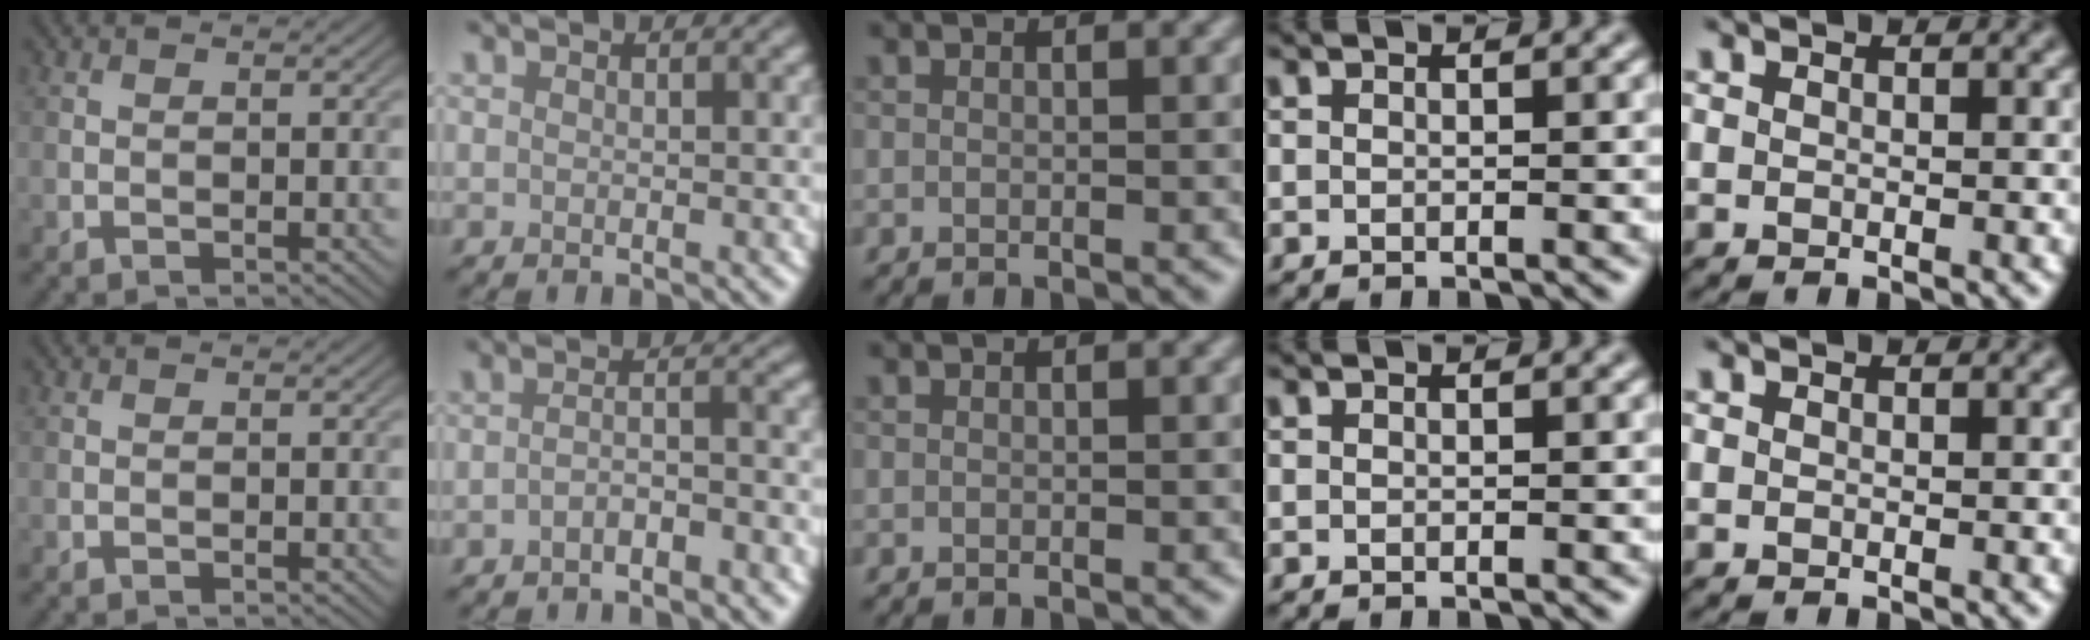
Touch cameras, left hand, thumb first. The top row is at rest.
{"index": {"total": 2.8, "force": [-1.8, 0.8, 2.0], "torque": [-0.035, 0.005, -0.038]}}